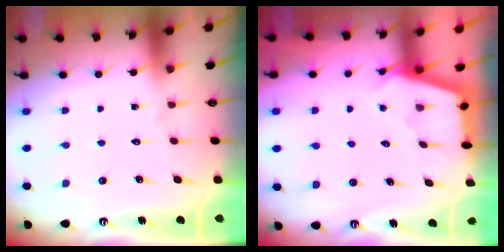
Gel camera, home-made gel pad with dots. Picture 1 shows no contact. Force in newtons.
{"total": 2.7, "press": 2.7, "slide": 0.3}